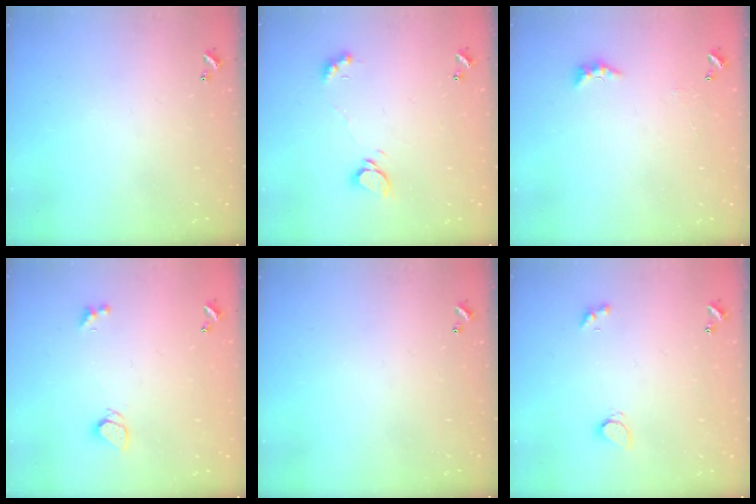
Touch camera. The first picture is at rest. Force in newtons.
{"total": 2.8, "press": 2.8, "slide": 0.3}
{"total": 2.4, "press": 2.3, "slide": 0.6}
{"total": 2.3, "press": 2.2, "slide": 0.7}
{"total": 0.0}
{"total": 2.0, "press": 2.0, "slide": 0.4}